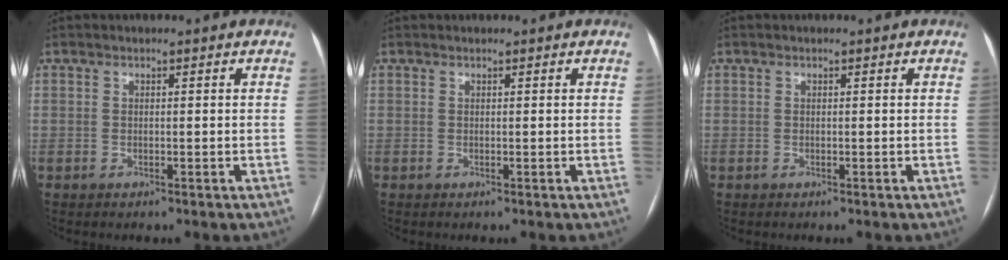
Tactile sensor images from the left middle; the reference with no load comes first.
{"total": 0.0}
{"total": 0.0}